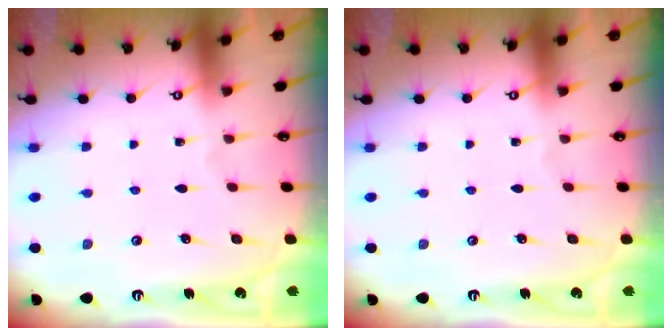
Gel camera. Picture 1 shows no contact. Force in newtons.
{"total": 0.0}